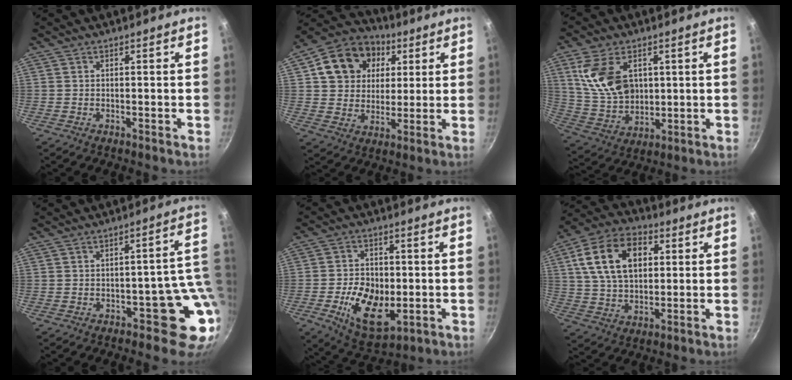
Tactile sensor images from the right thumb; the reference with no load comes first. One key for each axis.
{"total": 15.9, "fx": 4.8, "fy": 13.1, "fz": 7.7, "tx": -0.117, "ty": 0.016, "tz": 0.075}
{"total": 14.1, "fx": 4.0, "fy": 9.4, "fz": 9.8, "tx": -0.165, "ty": -0.020, "tz": 0.092}
{"total": 9.9, "fx": -1.3, "fy": 5.7, "fz": 7.9, "tx": -0.021, "ty": 0.016, "tz": -0.013}
{"total": 13.4, "fx": -2.8, "fy": 8.3, "fz": 10.2, "tx": -0.151, "ty": -0.002, "tz": -0.037}
{"total": 16.9, "fx": 4.6, "fy": 10.9, "fz": 12.0, "tx": -0.193, "ty": 0.007, "tz": 0.071}